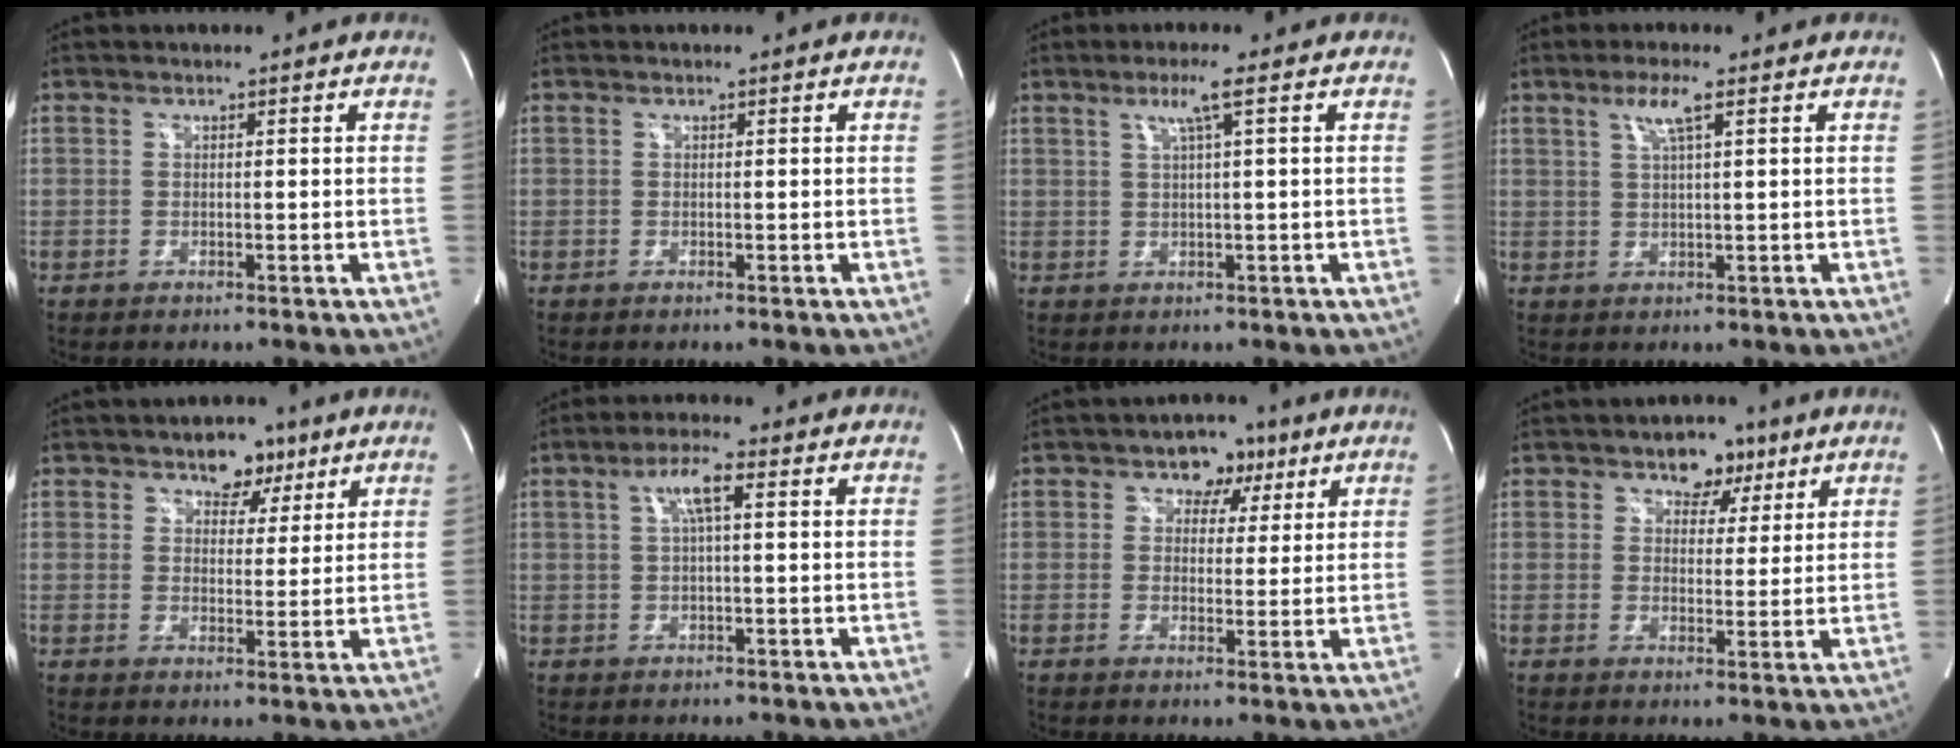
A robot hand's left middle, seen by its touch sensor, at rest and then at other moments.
{"total": 0.6, "force": [-0.2, -0.3, -0.4], "torque": [0.012, -0.004, -0.004]}
{"total": 3.3, "force": [1.5, -0.7, 2.9], "torque": [-0.059, 0.001, 0.030]}
{"total": 3.7, "force": [1.9, -0.1, 3.2], "torque": [-0.068, 0.001, 0.038]}
{"total": 5.0, "force": [3.2, 3.2, 2.1], "torque": [-0.020, 0.007, 0.048]}
{"total": 4.5, "force": [1.3, 0.5, 4.3], "torque": [-0.083, 0.012, 0.025]}
{"total": 4.9, "force": [2.5, 3.7, 2.1], "torque": [-0.019, 0.013, 0.034]}
{"total": 5.1, "force": [3.1, 3.4, 2.2], "torque": [-0.021, 0.009, 0.044]}